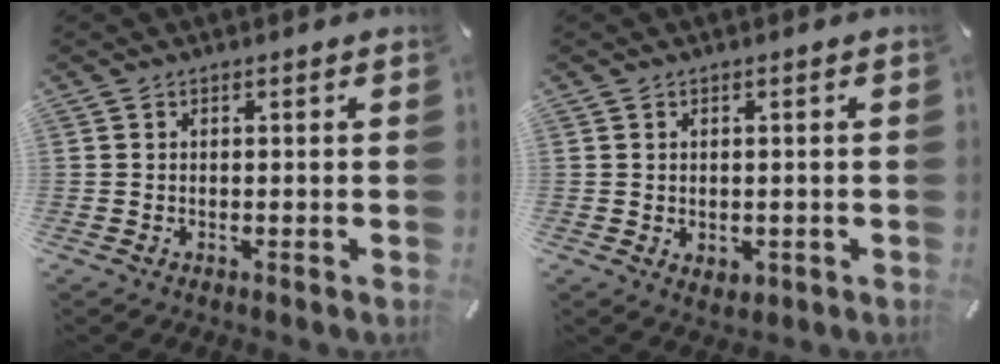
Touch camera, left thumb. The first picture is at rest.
{"total": 1.7, "force": [-0.3, 1.5, 0.8], "torque": [-0.014, 0.004, -0.006]}